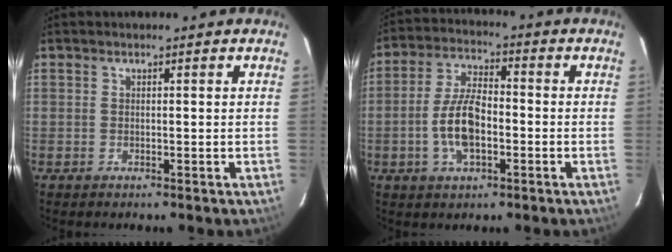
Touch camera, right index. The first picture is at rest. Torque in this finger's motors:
{"motor_torque": [1.79, -0.29, 0.37, 0.09]}